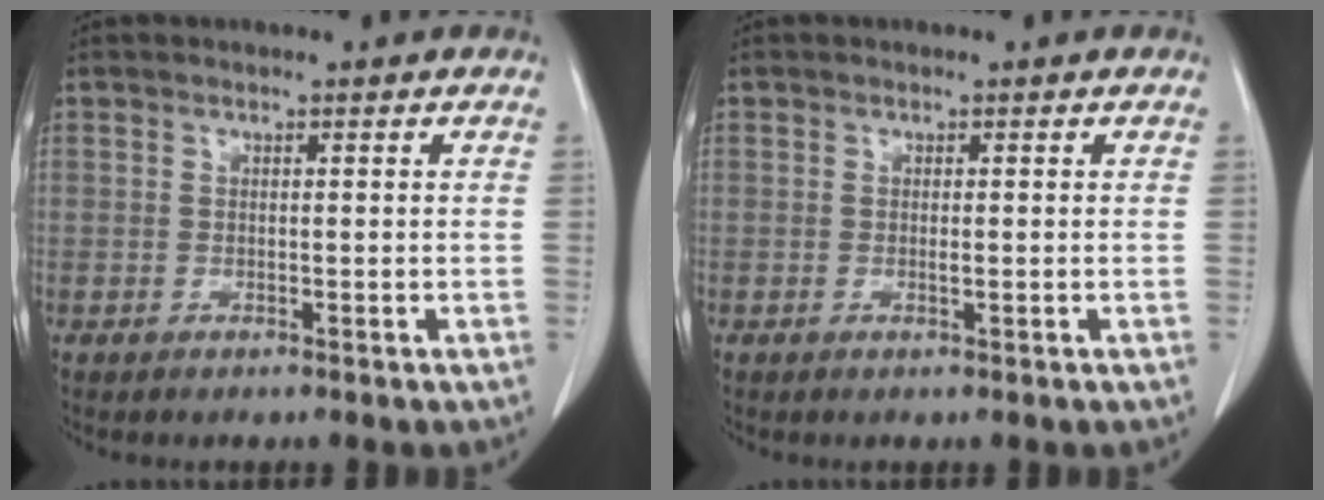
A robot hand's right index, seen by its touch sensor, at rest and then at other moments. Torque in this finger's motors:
{"motor_torque": [0.21, -0.17, 0.02, 0.02]}